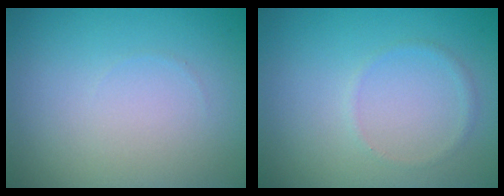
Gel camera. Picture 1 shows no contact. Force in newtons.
{"total": 0.8, "press": 0.8, "slide": 0.2}